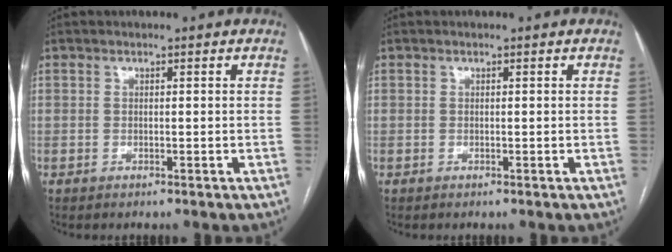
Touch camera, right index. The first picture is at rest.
{"total": 0.0}